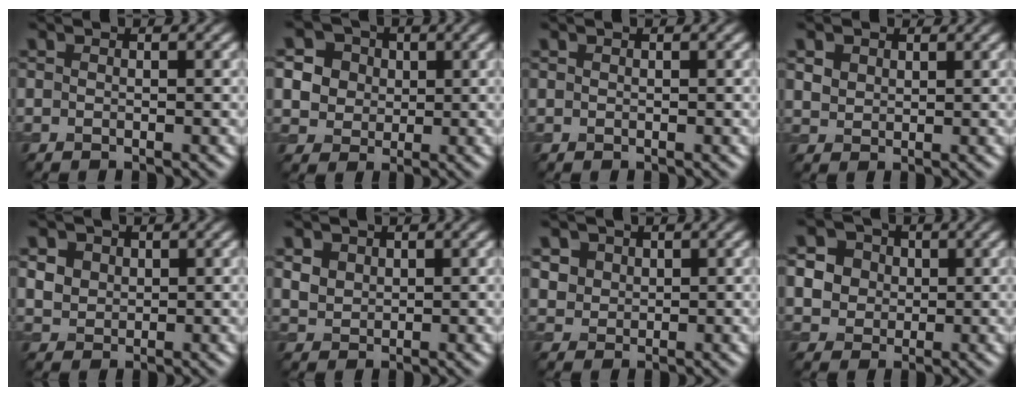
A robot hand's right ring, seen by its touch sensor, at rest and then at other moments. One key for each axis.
{"total": 7.2, "fx": 2.4, "fy": 6.1, "fz": 2.9, "tx": -0.069, "ty": 0.027, "tz": 0.030}
{"total": 0.0}
{"total": 2.6, "fx": 1.6, "fy": 1.8, "fz": 1.0, "tx": -0.034, "ty": -0.002, "tz": 0.034}
{"total": 4.1, "fx": 1.9, "fy": 3.1, "fz": 1.9, "tx": -0.053, "ty": 0.007, "tz": 0.034}
{"total": 2.7, "fx": 1.4, "fy": 2.0, "fz": 1.2, "tx": -0.032, "ty": 0.003, "tz": 0.032}
{"total": 3.3, "fx": 1.6, "fy": 2.6, "fz": 1.2, "tx": -0.045, "ty": 0.001, "tz": 0.042}
{"total": 7.0, "fx": 2.1, "fy": 6.1, "fz": 2.8, "tx": -0.068, "ty": 0.029, "tz": 0.027}